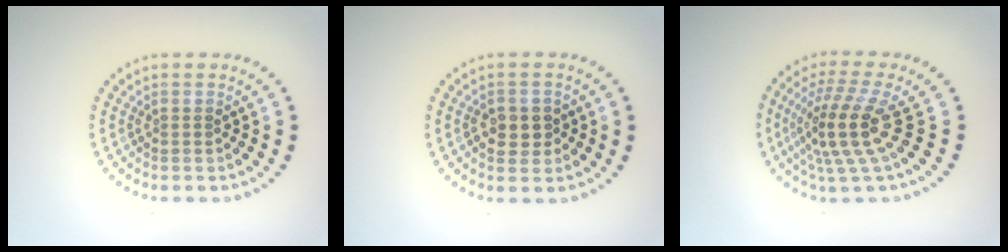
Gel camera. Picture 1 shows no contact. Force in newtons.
{"total": 2.4, "press": 2.4, "slide": 0.4}
{"total": 4.9, "press": 3.5, "slide": 3.4}